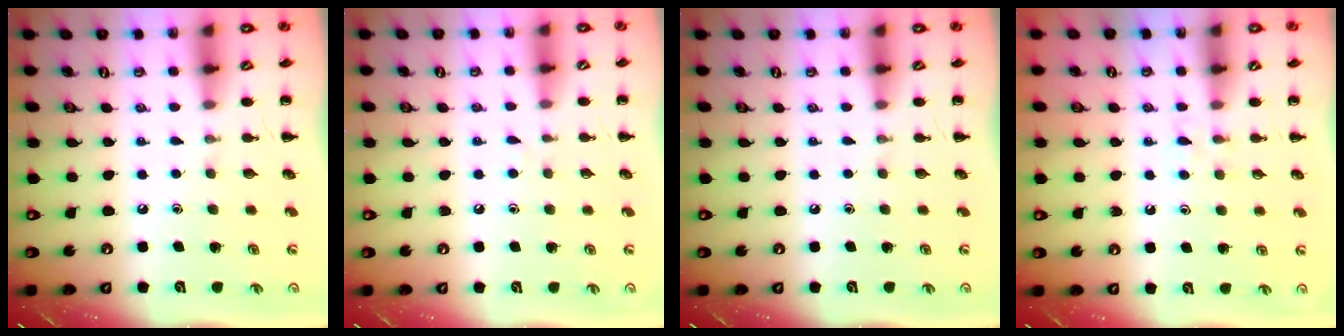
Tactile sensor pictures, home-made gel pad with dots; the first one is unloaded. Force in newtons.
{"total": 2.9, "press": 2.7, "slide": 1.0}
{"total": 0.0}
{"total": 3.0, "press": 2.7, "slide": 1.2}